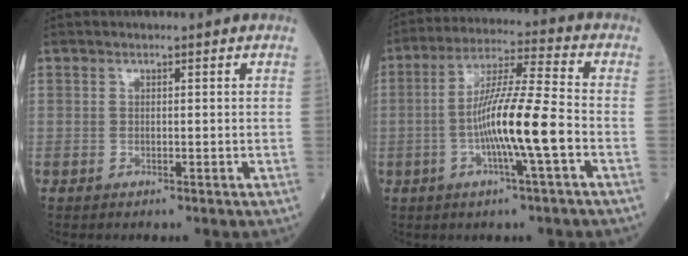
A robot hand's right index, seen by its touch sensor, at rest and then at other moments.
{"total": 11.6, "force": [-3.0, -0.3, 11.2], "torque": [-0.210, 0.003, -0.060]}